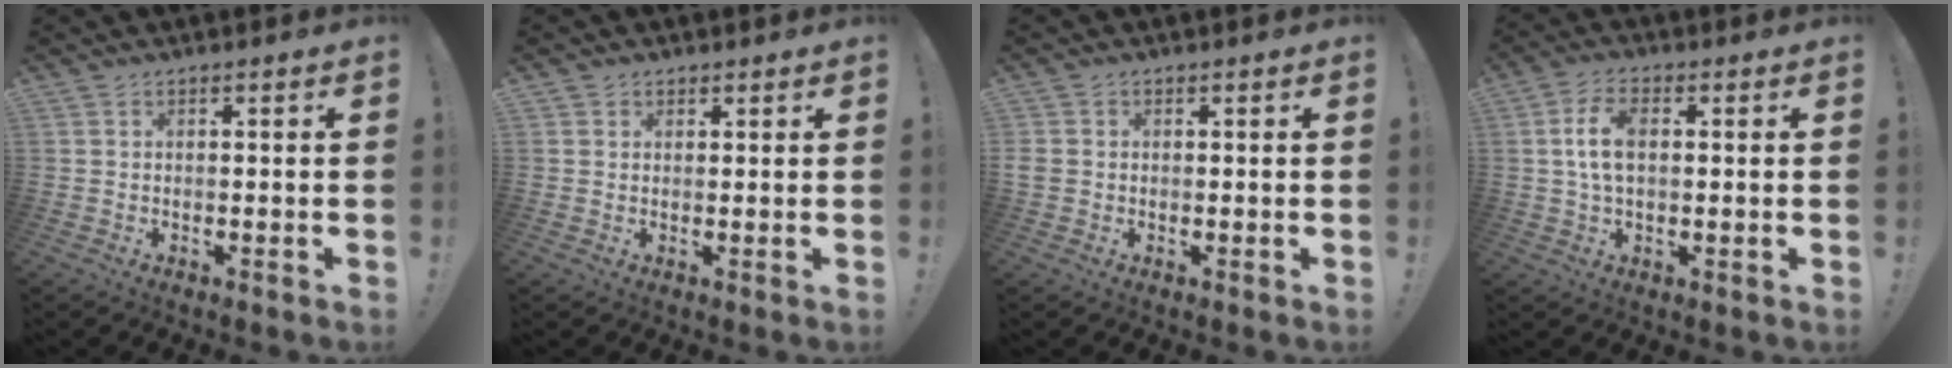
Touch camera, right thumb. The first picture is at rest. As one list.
[{"total": 1.9, "force": [1.1, 1.5, 0.1], "torque": [0.003, -0.003, 0.020]}, {"total": 2.4, "force": [0.0, 2.2, 1.0], "torque": [-0.018, 0.004, 0.003]}, {"total": 8.1, "force": [1.2, 4.6, 6.5], "torque": [-0.119, 0.002, 0.022]}]